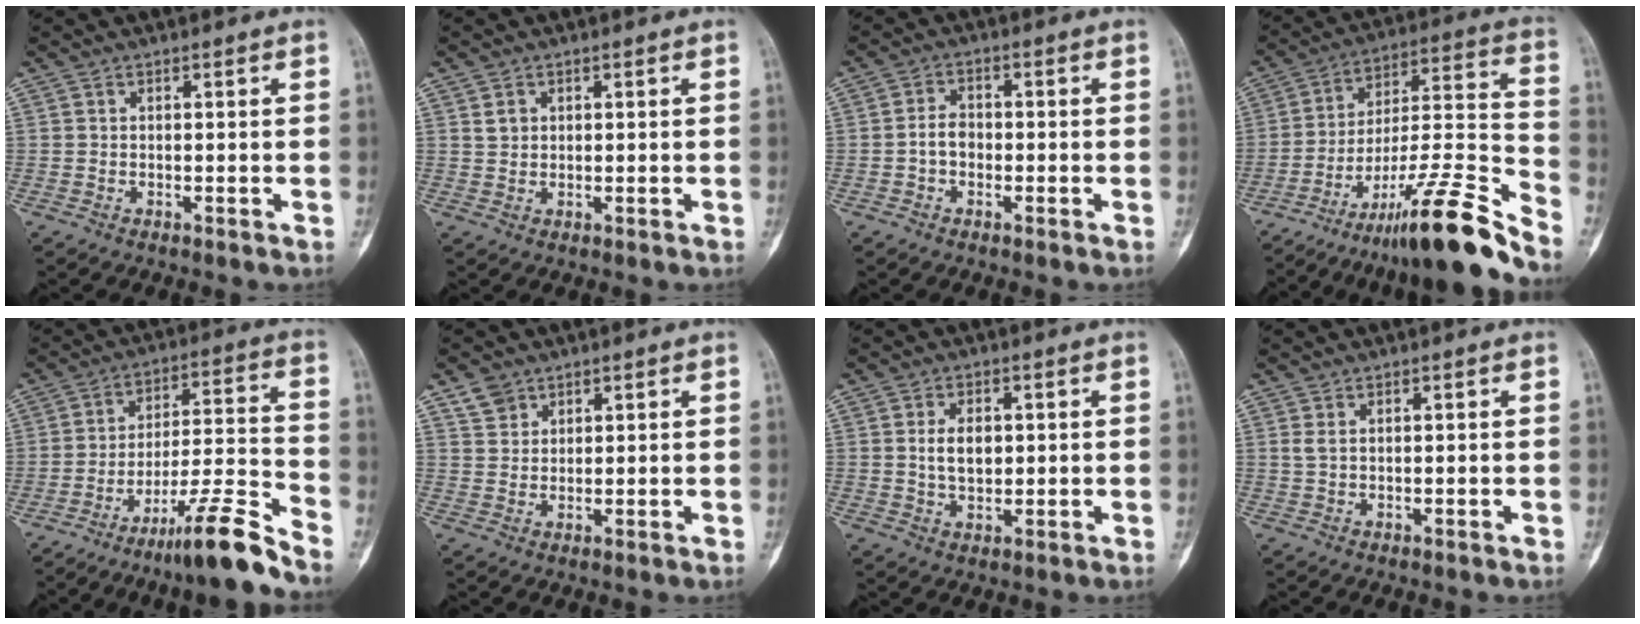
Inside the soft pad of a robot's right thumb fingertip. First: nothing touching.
{"total": 2.1, "force": [0.9, 1.7, 0.9], "torque": [-0.008, -0.002, 0.019]}
{"total": 3.5, "force": [-0.9, 2.6, 2.2], "torque": [-0.027, 0.016, -0.024]}
{"total": 21.6, "force": [-16.6, 1.4, 13.8], "torque": [-0.211, 0.100, -0.276]}
{"total": 13.9, "force": [-10.8, 0.1, 8.7], "torque": [-0.143, 0.085, -0.177]}
{"total": 3.6, "force": [2.5, 2.5, 0.8], "torque": [0.000, -0.008, 0.049]}
{"total": 5.1, "force": [0.7, 3.2, 3.9], "torque": [-0.058, -0.003, 0.015]}
{"total": 1.4, "force": [0.6, 0.7, 1.1], "torque": [-0.028, 0.007, 0.021]}